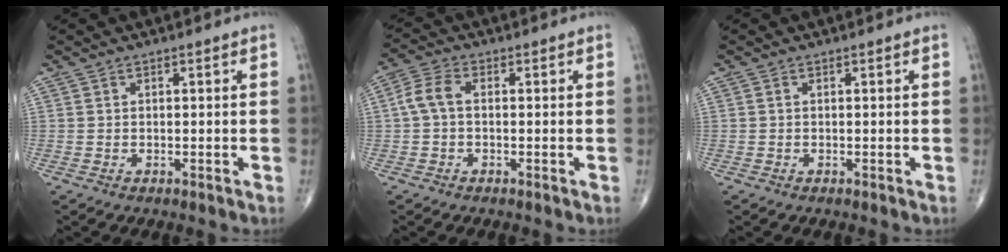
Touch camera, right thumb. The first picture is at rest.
{"total": 4.8, "force": [0.1, 2.9, 3.8], "torque": [-0.084, 0.016, -0.004]}
{"total": 0.0}